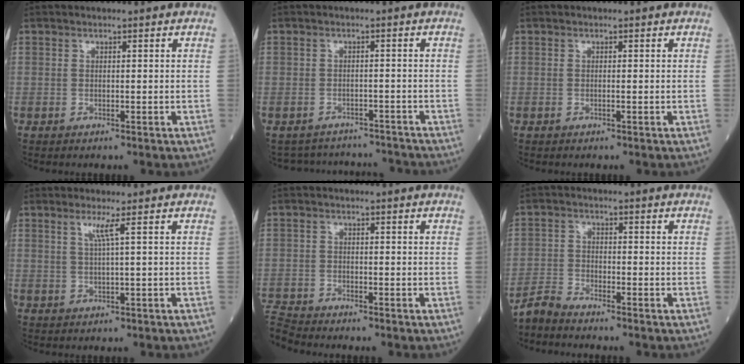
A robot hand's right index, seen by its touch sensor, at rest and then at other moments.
{"total": 8.1, "force": [-7.7, 2.3, -0.5], "torque": [0.004, 0.027, -0.093]}
{"total": 0.0}
{"total": 2.2, "force": [0.9, -0.8, 1.8], "torque": [-0.042, -0.003, 0.022]}
{"total": 4.3, "force": [-4.3, -0.3, -0.2], "torque": [-0.002, -0.014, -0.085]}
{"total": 2.9, "force": [-2.9, -0.1, 0.2], "torque": [-0.007, -0.016, -0.062]}